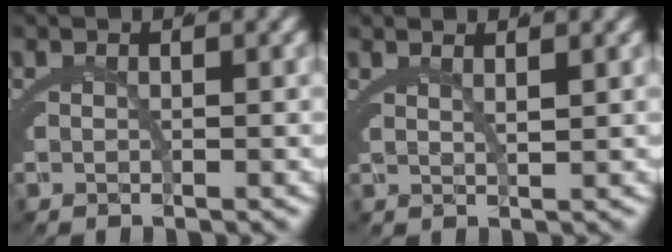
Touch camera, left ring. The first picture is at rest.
{"total": 2.1, "force": [1.7, -0.7, 0.9], "torque": [-0.006, 0.000, 0.033]}